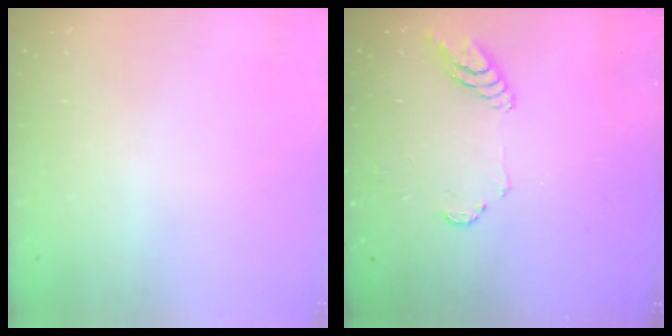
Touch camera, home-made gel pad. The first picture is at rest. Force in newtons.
{"total": 7.7, "press": 7.7, "slide": 0.6}